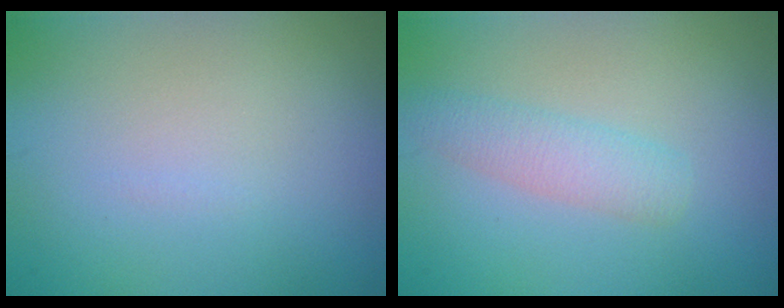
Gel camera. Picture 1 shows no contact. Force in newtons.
{"total": 2.5, "press": 2.5, "slide": 0.1}